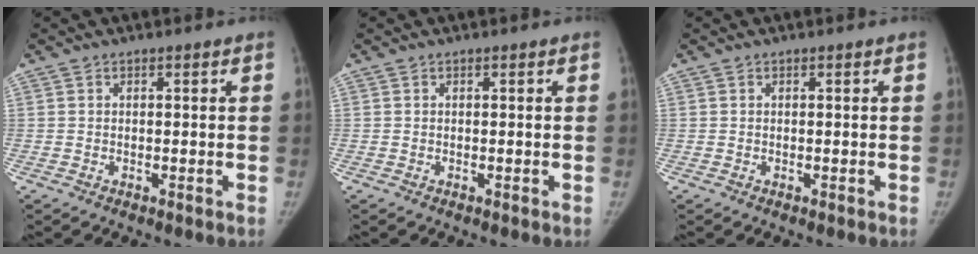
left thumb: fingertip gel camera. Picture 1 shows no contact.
{"total": 0.0}
{"total": 0.0}